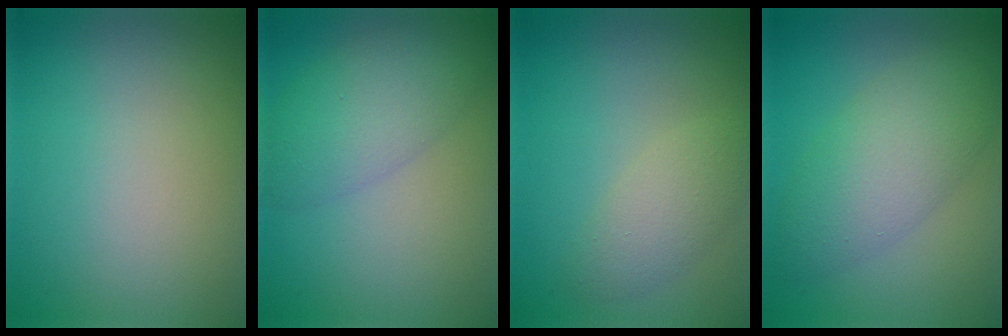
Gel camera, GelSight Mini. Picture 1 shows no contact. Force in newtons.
{"total": 4.6, "press": 4.6, "slide": 0.4}
{"total": 2.8, "press": 2.8, "slide": 0.1}
{"total": 5.7, "press": 5.7, "slide": 0.1}